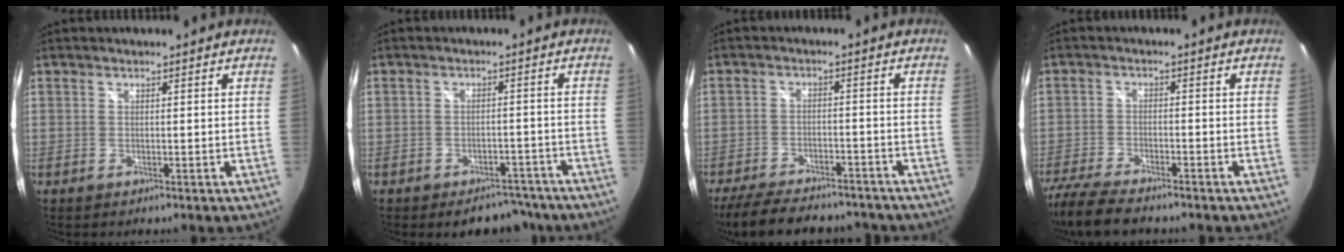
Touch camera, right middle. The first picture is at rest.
{"total": 7.4, "force": [-5.9, 4.0, 1.8], "torque": [-0.030, 0.022, -0.064]}
{"total": 16.8, "force": [-13.9, 5.7, 7.6], "torque": [-0.162, -0.018, -0.202]}
{"total": 11.3, "force": [-9.5, 2.5, 5.7], "torque": [-0.147, -0.036, -0.171]}